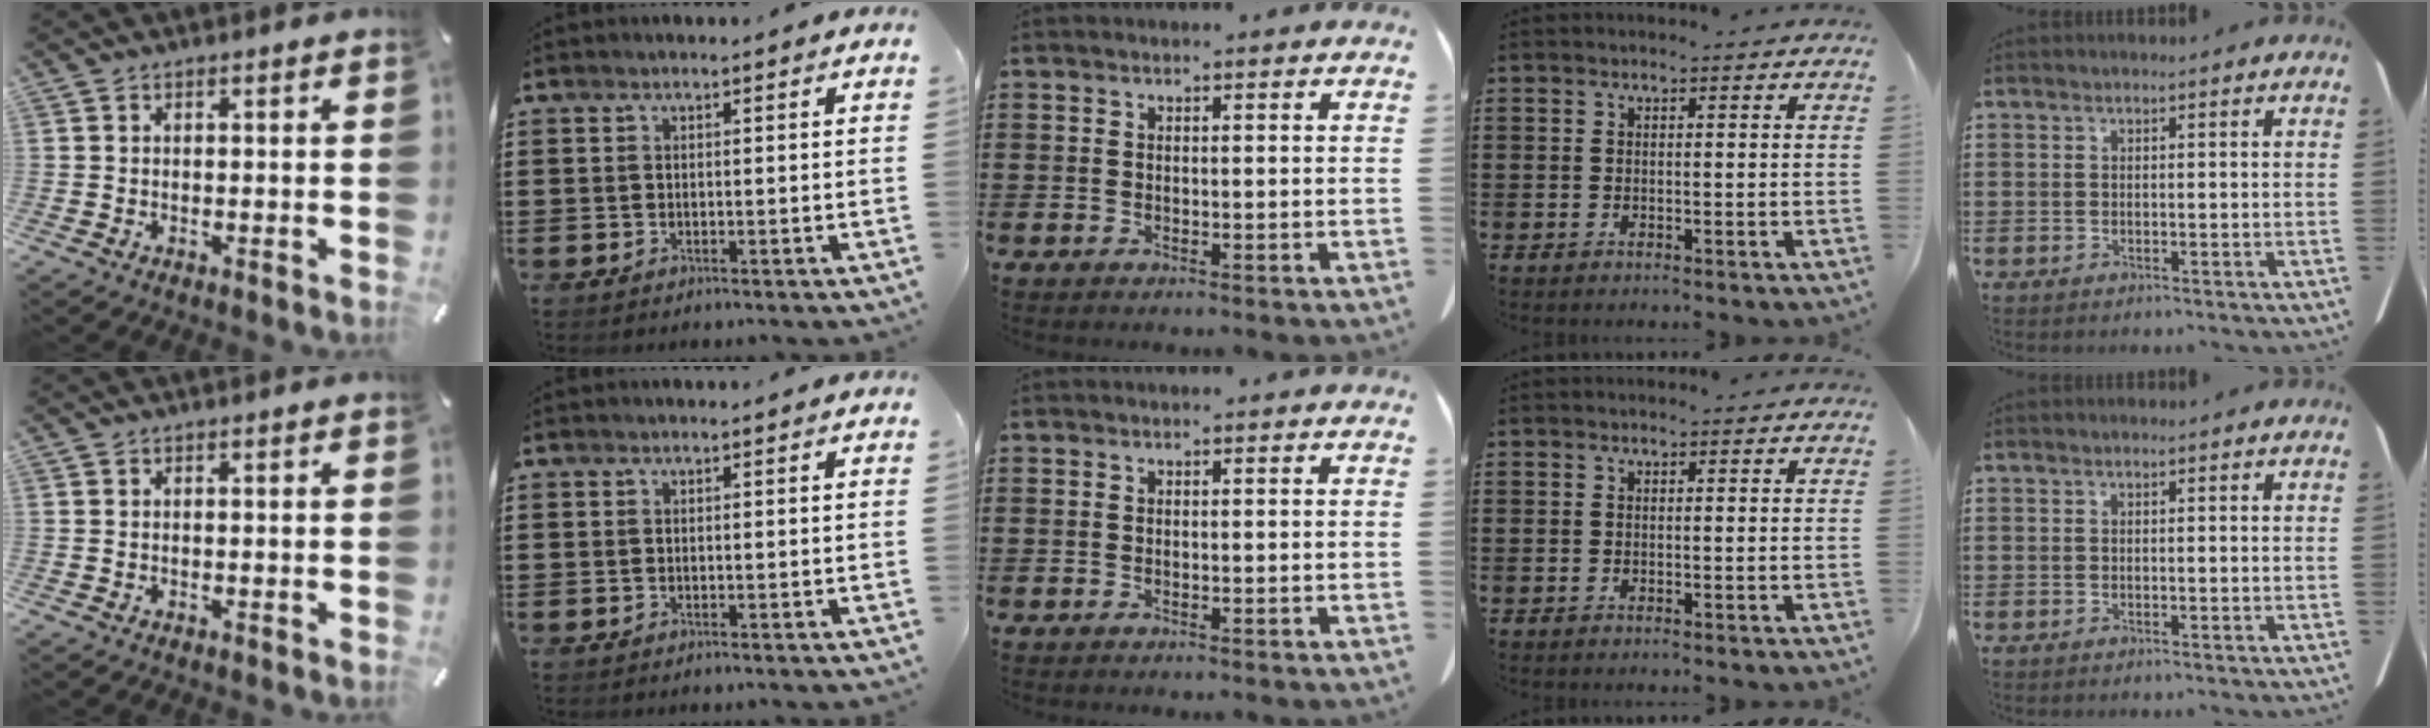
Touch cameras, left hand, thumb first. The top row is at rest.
{}